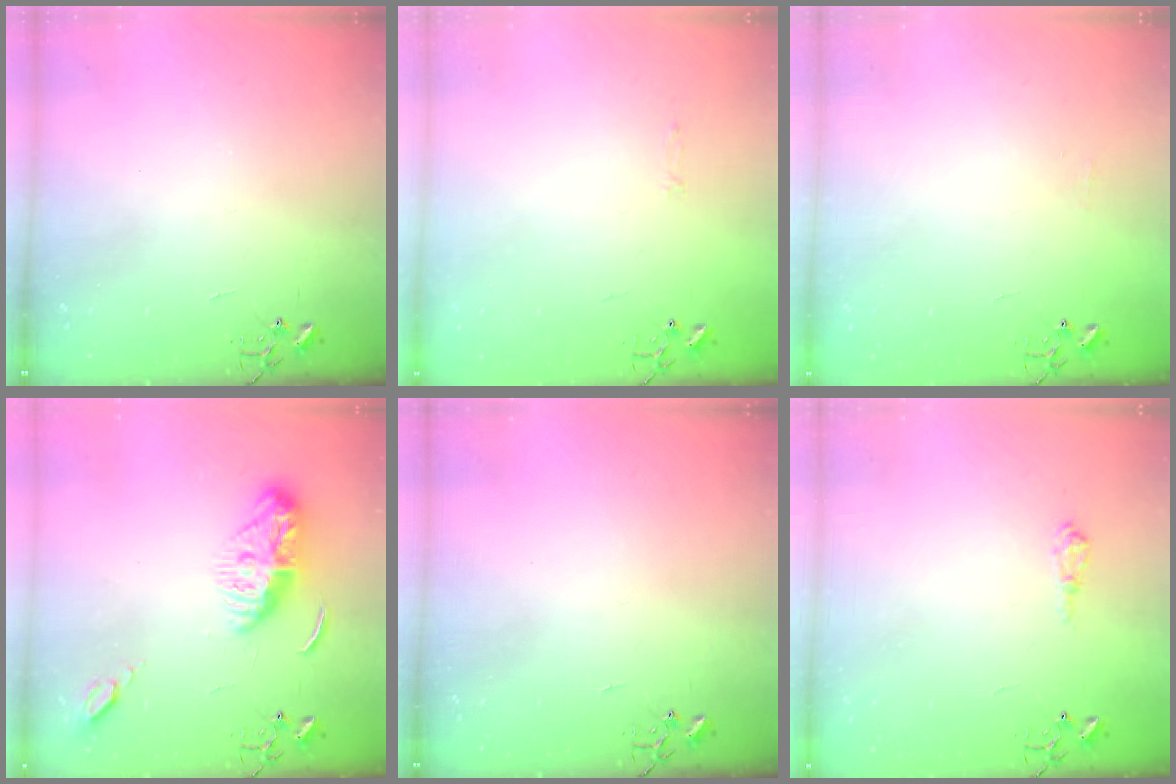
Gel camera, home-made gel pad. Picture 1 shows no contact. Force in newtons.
{"total": 2.8, "press": 2.8, "slide": 0.4}
{"total": 3.9, "press": 3.8, "slide": 0.6}
{"total": 11.3, "press": 11.3, "slide": 0.3}
{"total": 0.0}
{"total": 7.1, "press": 7.1, "slide": 0.9}